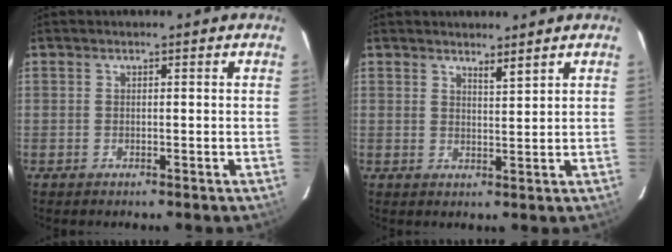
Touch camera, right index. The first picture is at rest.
{"total": 2.0, "force": [1.8, -0.1, 1.0], "torque": [-0.017, -0.006, 0.028]}